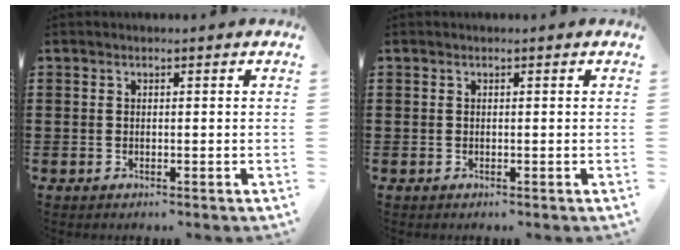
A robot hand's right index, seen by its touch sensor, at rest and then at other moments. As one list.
[{"total": 0.0}]